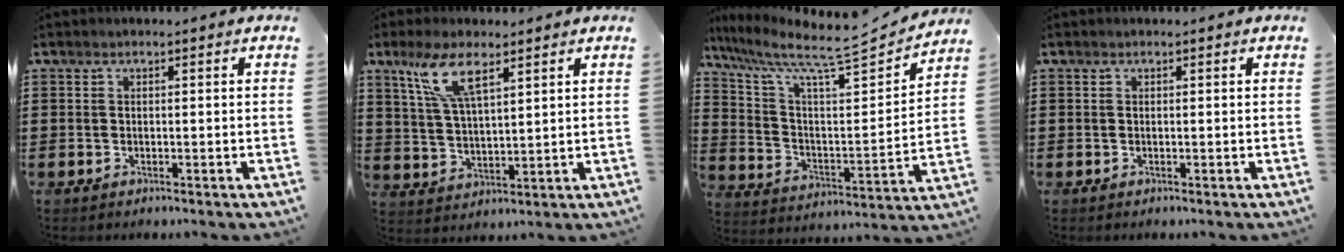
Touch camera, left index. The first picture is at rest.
{"total": 8.6, "force": [5.2, 2.5, 6.5], "torque": [-0.139, 0.003, 0.092]}
{"total": 9.2, "force": [7.8, 1.4, 4.7], "torque": [-0.120, -0.063, 0.124]}
{"total": 0.0}